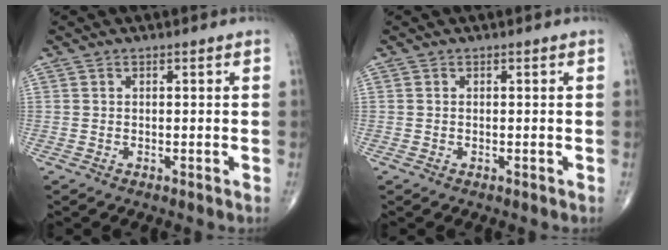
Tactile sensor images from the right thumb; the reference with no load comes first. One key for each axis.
{"total": 0.0}